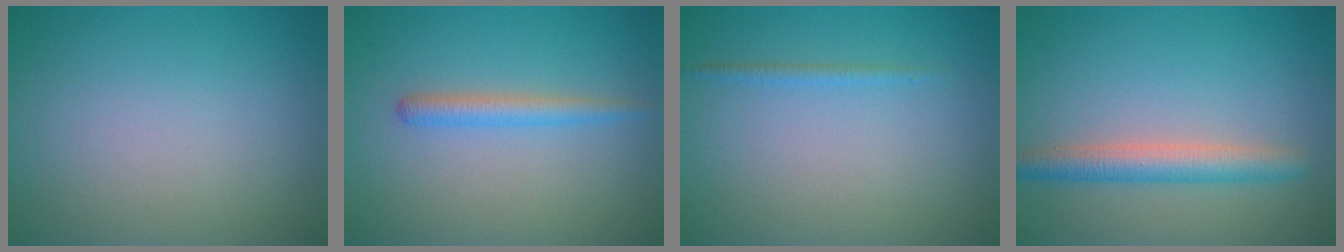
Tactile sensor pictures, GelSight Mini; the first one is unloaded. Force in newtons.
{"total": 1.9, "press": 1.9, "slide": 0.0}
{"total": 0.8, "press": 0.8, "slide": 0.1}
{"total": 3.4, "press": 3.4, "slide": 0.1}